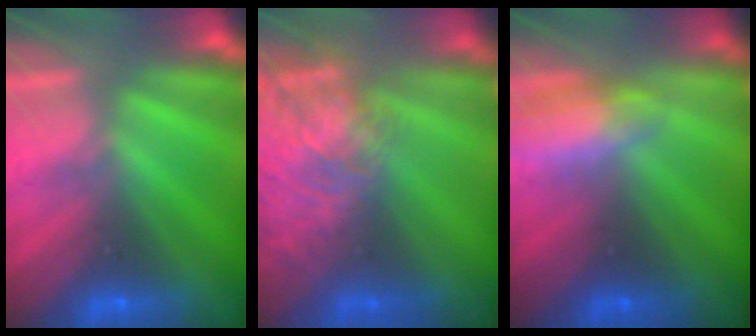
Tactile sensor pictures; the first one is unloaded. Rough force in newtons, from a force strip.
{"total": 10.8}
{"total": 2.7}